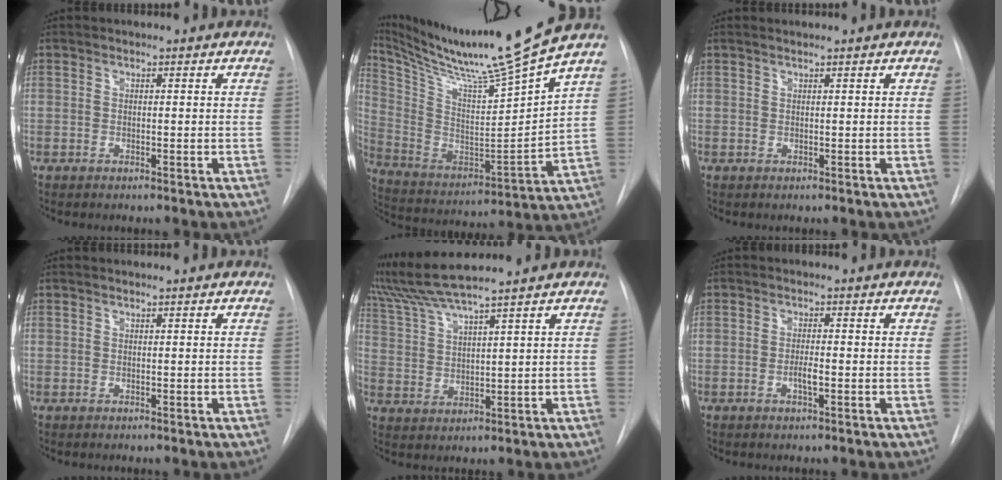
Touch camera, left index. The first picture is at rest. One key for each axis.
{"total": 21.6, "fx": 18.1, "fy": -2.2, "fz": 11.6, "tx": -0.215, "ty": -0.050, "tz": 0.309}
{"total": 0.8, "fx": 0.8, "fy": -0.2, "fz": 0.2, "tx": -0.008, "ty": 0.010, "tz": 0.019}
{"total": 0.0}
{"total": 7.7, "fx": 6.8, "fy": -2.2, "fz": 2.9, "tx": -0.070, "ty": 0.007, "tz": 0.138}
{"total": 1.7, "fx": -0.6, "fy": 0.2, "fz": 1.6, "tx": -0.031, "ty": 0.000, "tz": -0.011}